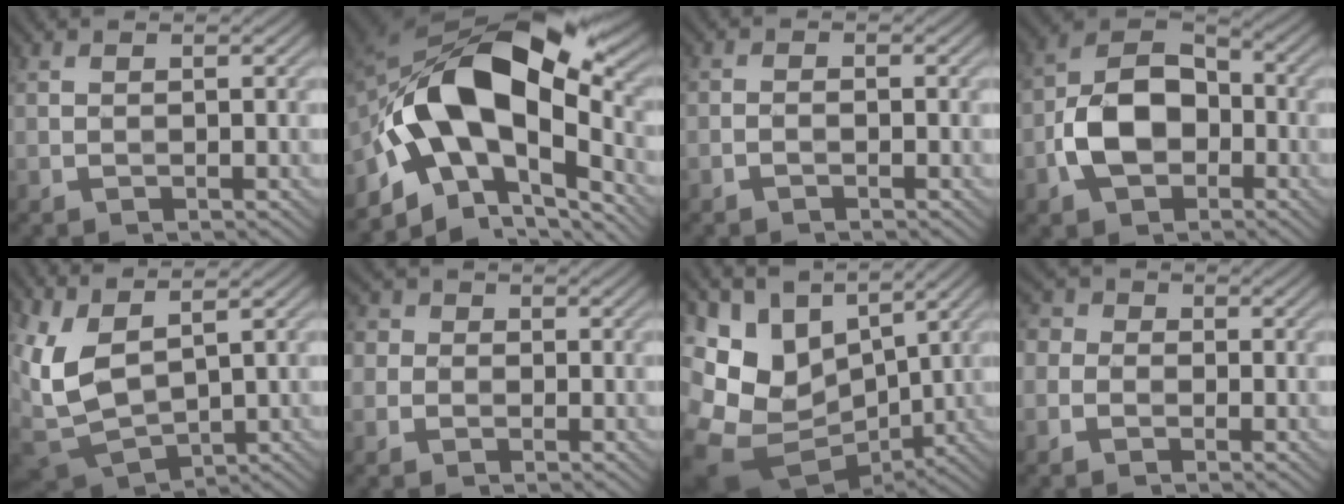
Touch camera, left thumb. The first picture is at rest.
{"total": 16.0, "force": [-3.1, 9.4, 12.7], "torque": [-0.195, 0.005, -0.068]}
{"total": 0.8, "force": [-0.6, 0.3, 0.4], "torque": [-0.005, 0.002, -0.014]}
{"total": 9.8, "force": [-2.9, 6.5, 6.7], "torque": [-0.135, 0.002, -0.065]}
{"total": 9.0, "force": [3.1, 4.3, 7.3], "torque": [-0.199, -0.010, 0.065]}
{"total": 3.7, "force": [0.0, 3.5, 1.1], "torque": [-0.018, 0.012, -0.037]}
{"total": 14.1, "force": [0.7, 9.9, 10.0], "torque": [-0.224, -0.014, 0.044]}
{"total": 3.7, "force": [-1.4, 3.1, 1.4], "torque": [-0.037, 0.004, -0.043]}